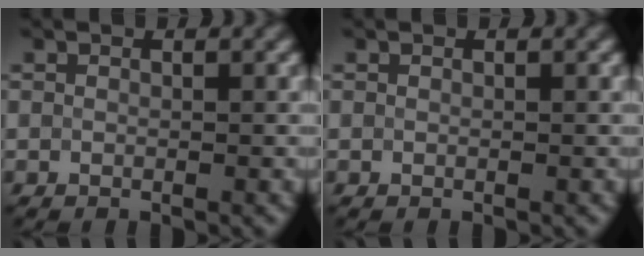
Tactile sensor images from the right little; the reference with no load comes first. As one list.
[{"total": 0.0}]